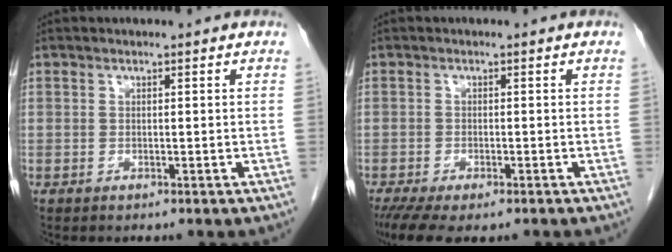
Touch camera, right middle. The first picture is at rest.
{"total": 8.1, "force": [-6.1, 2.5, 4.8], "torque": [-0.078, -0.017, -0.093]}